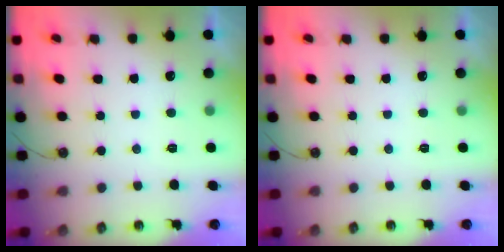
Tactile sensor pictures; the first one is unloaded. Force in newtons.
{"total": 0.0}